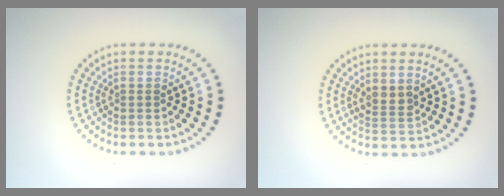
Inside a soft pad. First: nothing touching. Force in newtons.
{"total": 1.7, "press": 1.5, "slide": 0.9}